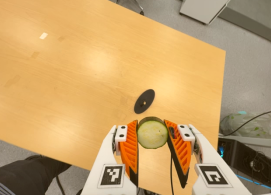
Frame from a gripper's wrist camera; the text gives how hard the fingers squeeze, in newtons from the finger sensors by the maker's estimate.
{"total": 9.7, "left": 9.2, "right": 10.3}